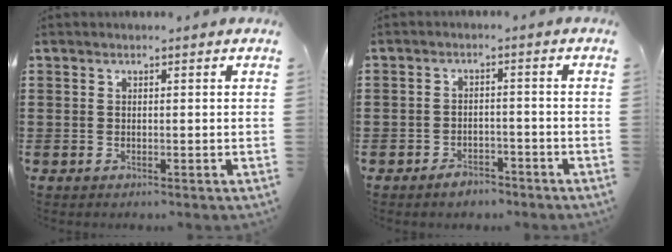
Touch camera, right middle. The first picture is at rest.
{"total": 2.5, "force": [-2.3, 0.9, 0.3], "torque": [-0.009, 0.005, -0.048]}